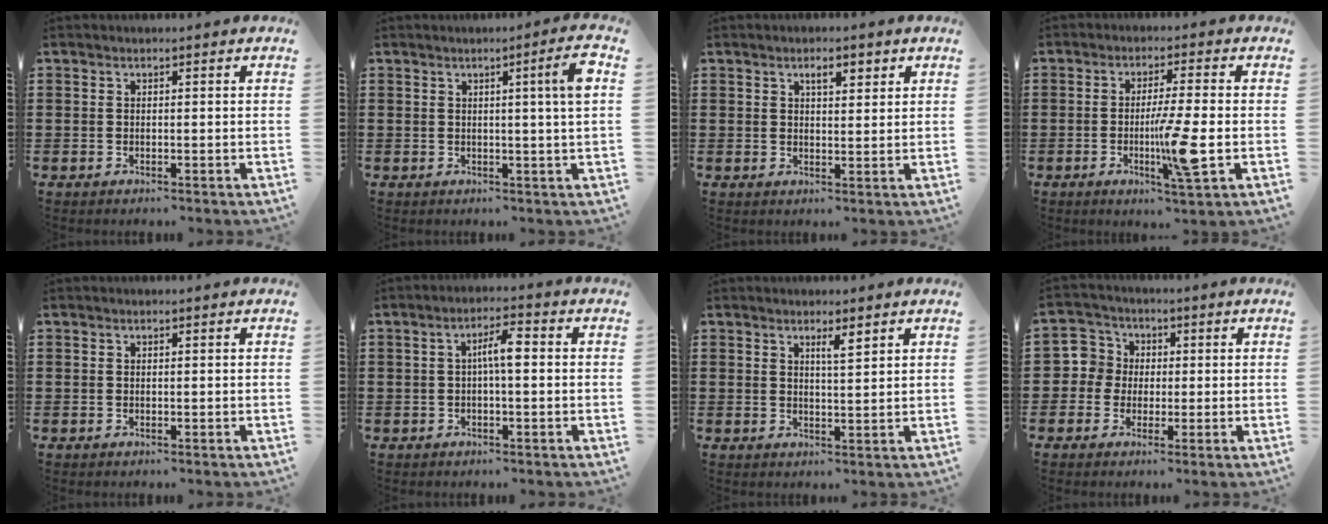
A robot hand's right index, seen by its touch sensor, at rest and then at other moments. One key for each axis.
{"total": 4.7, "fx": 1.3, "fy": -0.7, "fz": 4.5, "tx": -0.069, "ty": -0.014, "tz": 0.012}
{"total": 2.8, "fx": 1.5, "fy": 1.0, "fz": 2.1, "tx": -0.038, "ty": 0.002, "tz": 0.022}
{"total": 8.6, "fx": -1.9, "fy": 0.5, "fz": 8.4, "tx": -0.157, "ty": -0.019, "tz": -0.038}
{"total": 0.0}
{"total": 4.1, "fx": 0.0, "fy": 0.9, "fz": 4.0, "tx": -0.075, "ty": 0.010, "tz": -0.004}
{"total": 2.3, "fx": 1.6, "fy": 0.2, "fz": 1.7, "tx": -0.028, "ty": -0.003, "tz": 0.024}
{"total": 4.6, "fx": -0.7, "fy": 4.5, "fz": 0.5, "tx": -0.038, "ty": 0.008, "tz": -0.020}